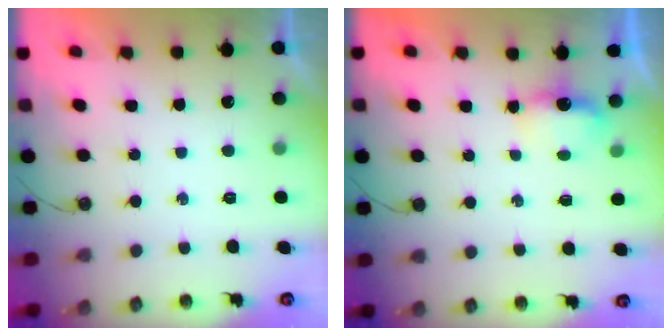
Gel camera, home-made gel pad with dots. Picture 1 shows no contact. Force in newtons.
{"total": 3.5, "press": 3.3, "slide": 1.0}